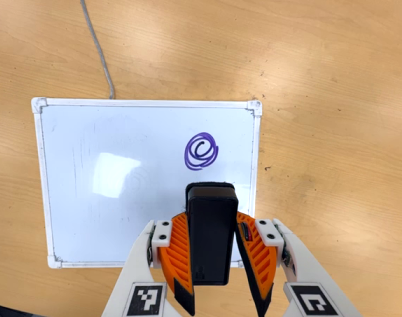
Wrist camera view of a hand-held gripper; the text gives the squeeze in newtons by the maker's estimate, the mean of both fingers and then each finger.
{"total": 5.3, "left": 4.5, "right": 6.0}